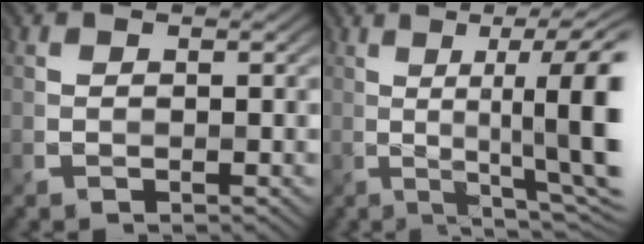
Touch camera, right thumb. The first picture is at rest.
{"total": 14.3, "force": [1.1, 3.1, 13.9], "torque": [-0.171, 0.019, 0.023]}